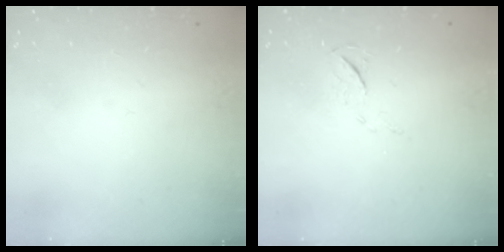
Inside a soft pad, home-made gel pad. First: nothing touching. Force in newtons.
{"total": 4.9, "press": 4.9, "slide": 0.5}